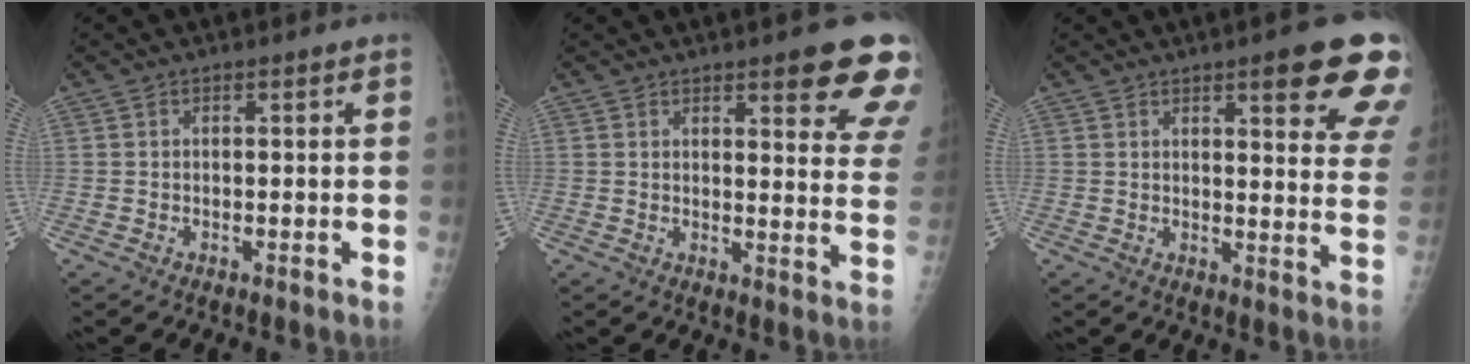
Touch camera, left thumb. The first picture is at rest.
{"total": 14.4, "force": [9.0, 3.7, 10.6], "torque": [-0.094, -0.046, 0.096]}
{"total": 15.5, "force": [9.0, 3.5, 12.0], "torque": [-0.118, -0.040, 0.103]}